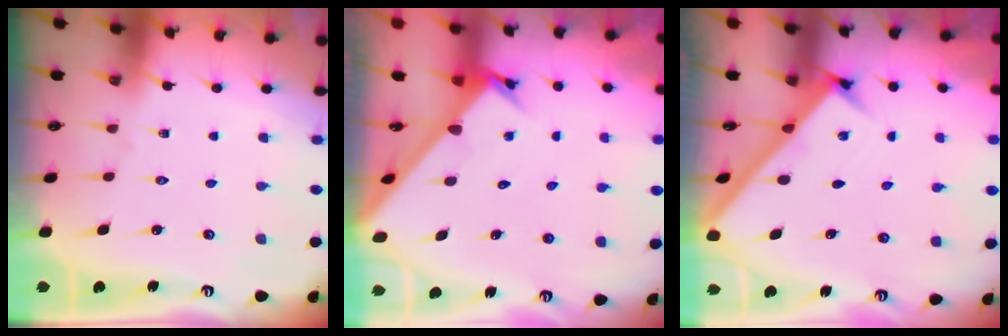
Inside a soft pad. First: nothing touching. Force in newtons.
{"total": 2.6, "press": 2.6, "slide": 0.3}
{"total": 2.4, "press": 2.4, "slide": 0.2}